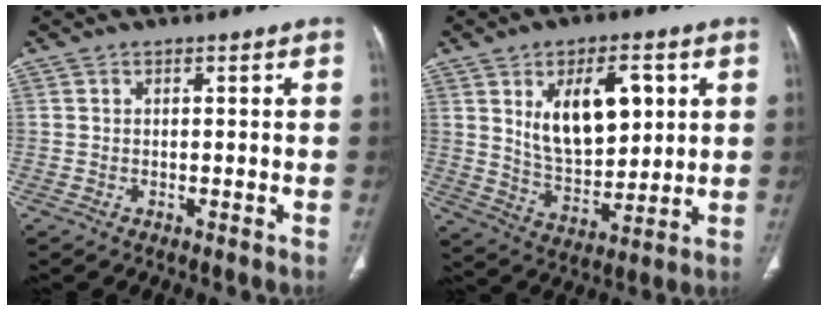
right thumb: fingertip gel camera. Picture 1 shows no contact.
{"total": 14.9, "force": [4.6, 8.1, 11.6], "torque": [-0.157, -0.023, 0.092]}